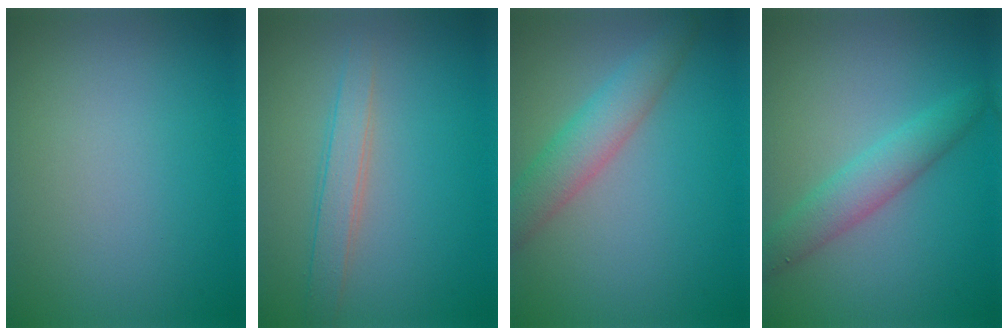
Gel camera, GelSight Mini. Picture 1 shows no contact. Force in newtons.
{"total": 2.4, "press": 2.4, "slide": 0.1}
{"total": 4.2, "press": 4.2, "slide": 0.2}
{"total": 3.4, "press": 3.4, "slide": 0.1}